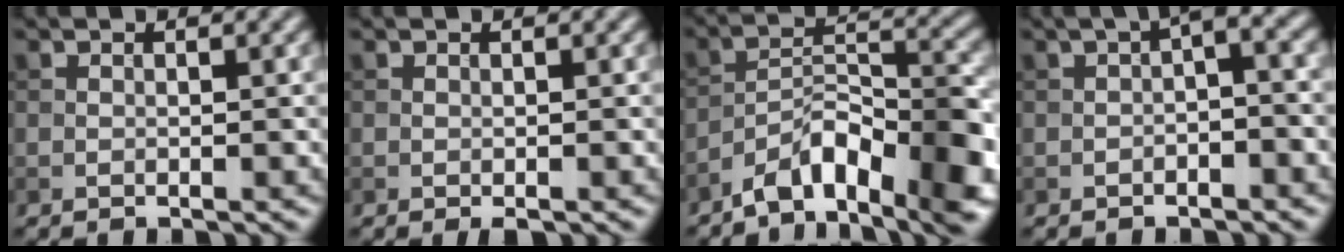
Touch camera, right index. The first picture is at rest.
{"total": 0.8, "force": [-0.5, 0.3, 0.6], "torque": [-0.009, -0.003, -0.006]}
{"total": 8.6, "force": [-5.8, 2.9, 5.7], "torque": [-0.084, 0.008, -0.101]}
{"total": 2.9, "force": [-0.2, 1.1, 2.6], "torque": [-0.036, 0.013, -0.009]}